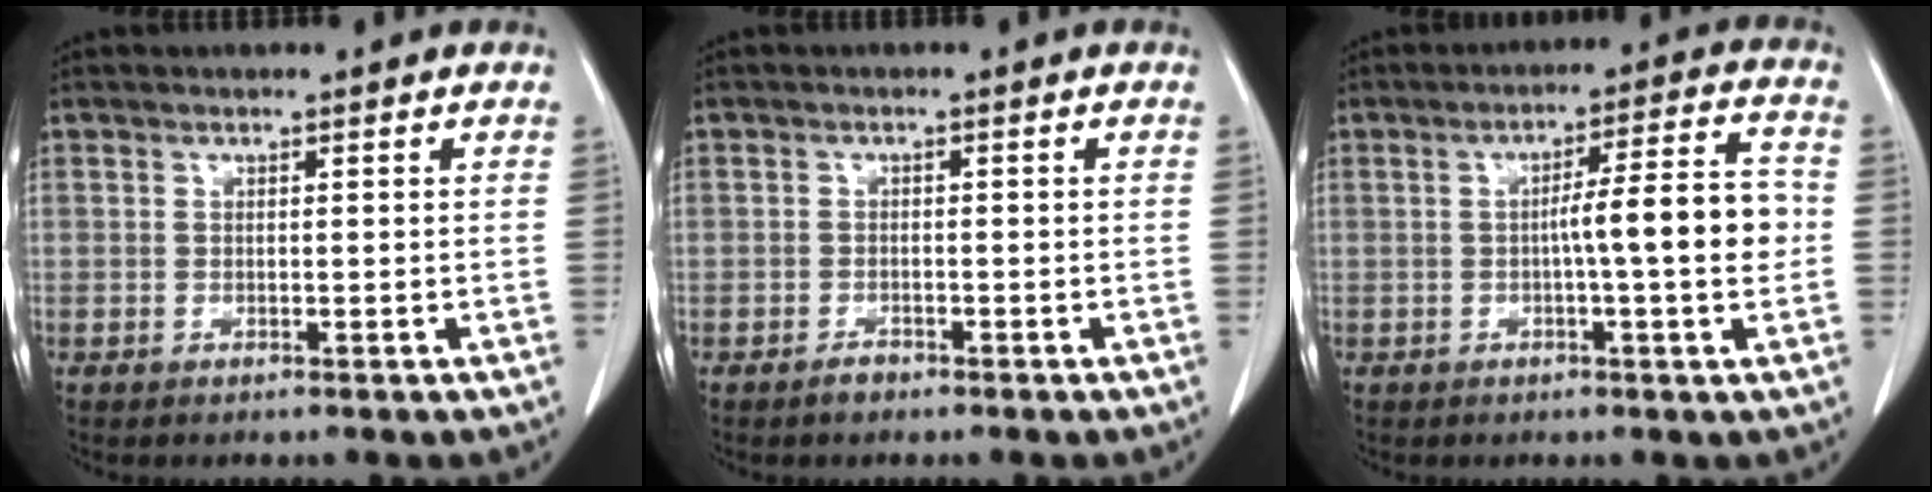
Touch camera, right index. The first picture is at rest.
{"total": 1.4, "force": [-1.1, 0.8, 0.4], "torque": [-0.007, 0.002, -0.018]}
{"total": 9.3, "force": [-0.8, 0.3, 9.3], "torque": [-0.134, 0.016, -0.017]}